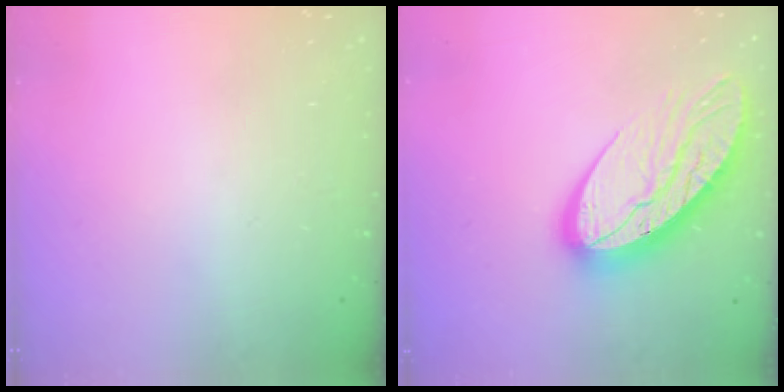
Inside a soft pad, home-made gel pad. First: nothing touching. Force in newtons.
{"total": 16.7, "press": 16.6, "slide": 1.7}